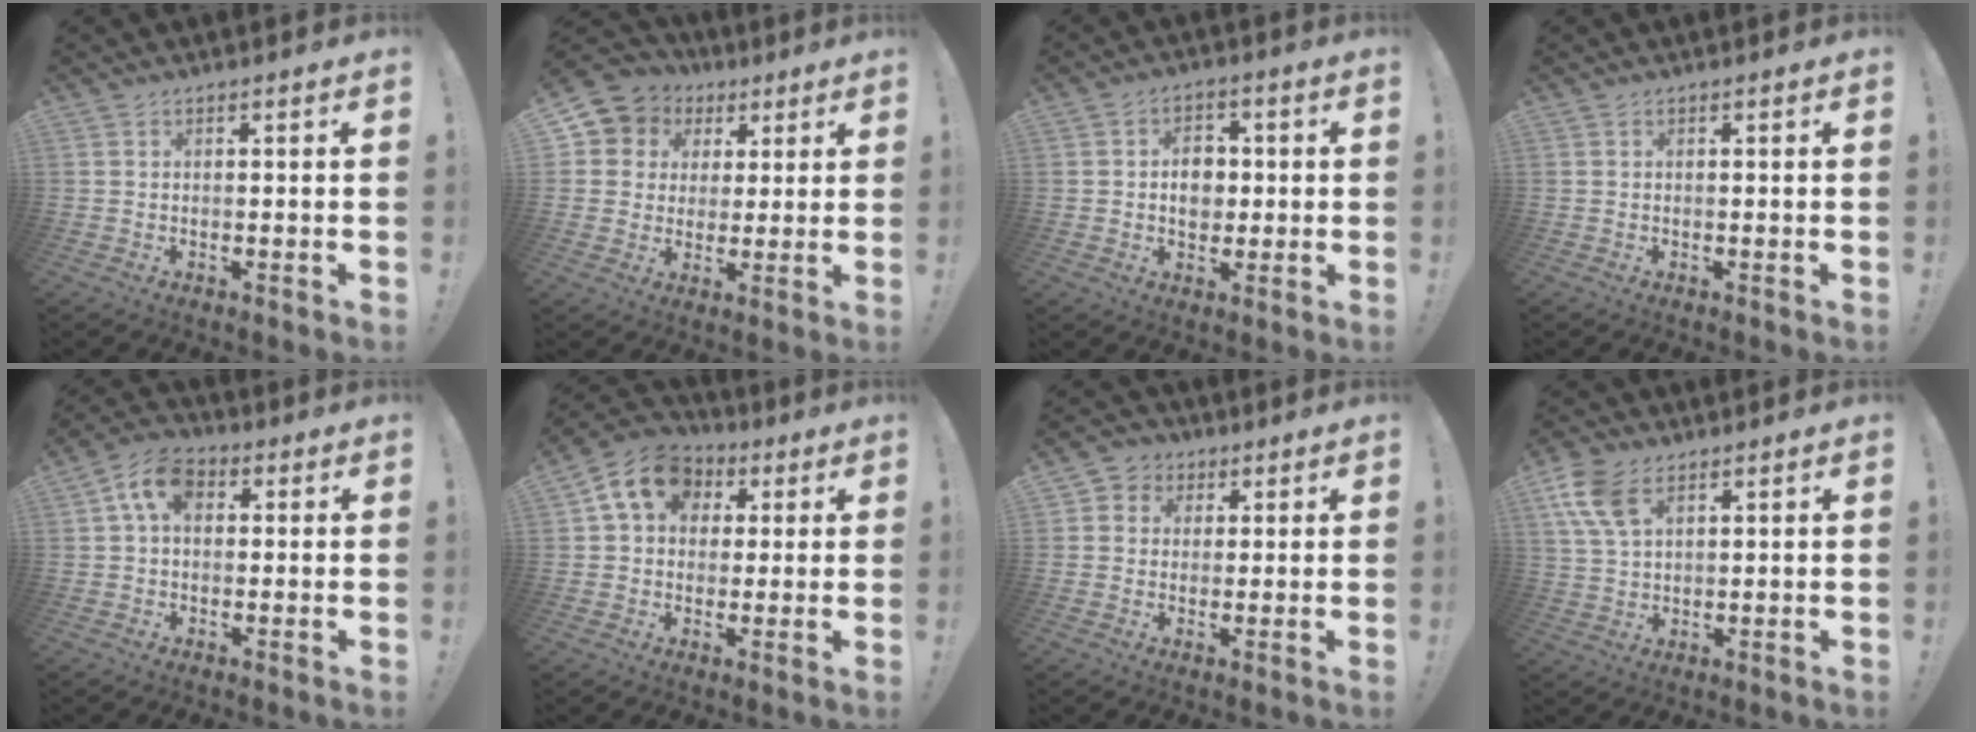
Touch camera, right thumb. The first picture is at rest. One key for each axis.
{"total": 8.0, "fx": 2.5, "fy": 7.5, "fz": 1.4, "tx": -0.017, "ty": -0.015, "tz": 0.053}
{"total": 8.0, "fx": 0.2, "fy": 6.4, "fz": 4.7, "tx": -0.069, "ty": 0.004, "tz": 0.004}
{"total": 0.0}
{"total": 8.8, "fx": 2.6, "fy": 5.8, "fz": 6.0, "tx": -0.109, "ty": 0.005, "tz": 0.049}
{"total": 12.1, "fx": 3.8, "fy": 9.6, "fz": 6.2, "tx": -0.084, "ty": -0.005, "tz": 0.073}
{"total": 4.6, "fx": 0.7, "fy": 4.4, "fz": 1.0, "tx": -0.003, "ty": -0.002, "tz": 0.012}
{"total": 9.7, "fx": 5.0, "fy": 5.4, "fz": 6.3, "tx": -0.137, "ty": -0.009, "tz": 0.098}